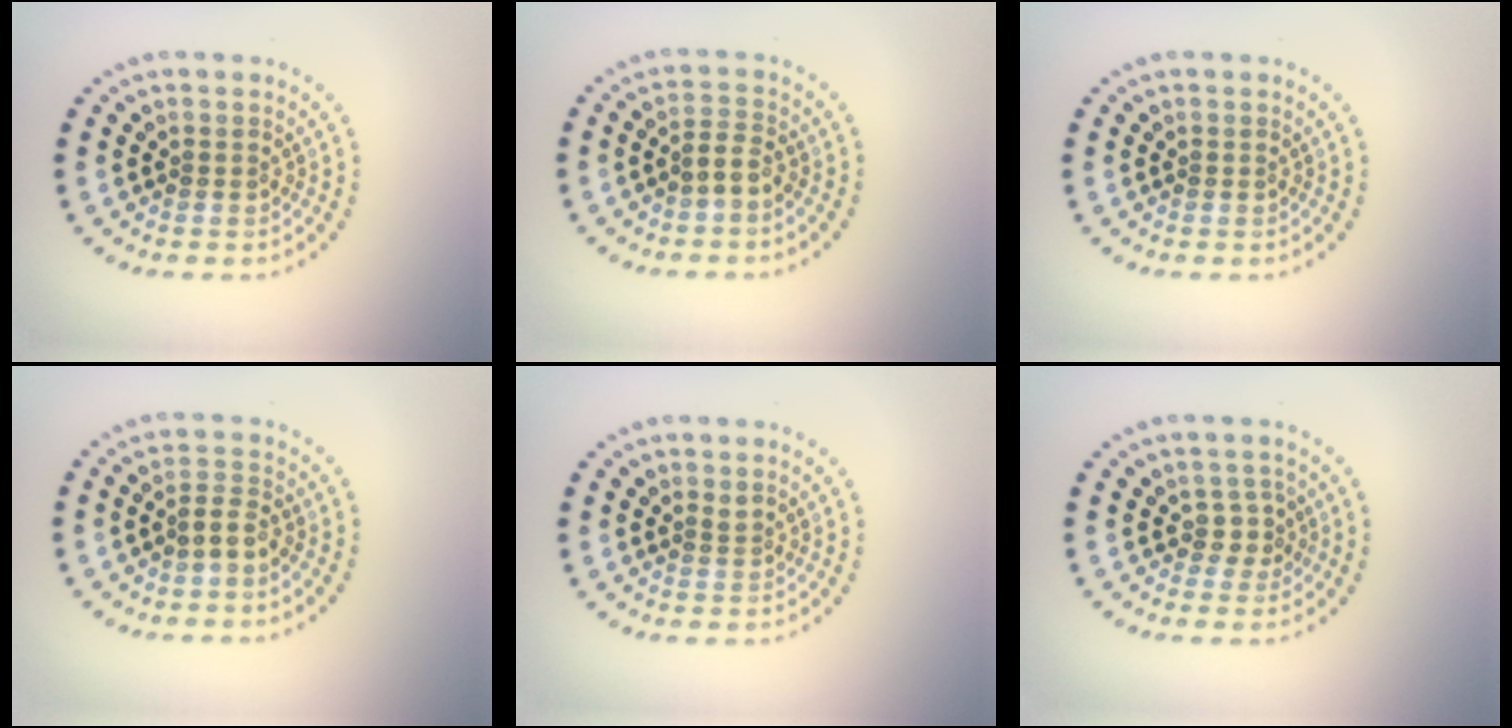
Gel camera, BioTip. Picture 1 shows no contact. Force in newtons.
{"total": 1.6, "press": 1.2, "slide": 1.0}
{"total": 0.0}
{"total": 1.6, "press": 1.2, "slide": 1.0}
{"total": 0.7, "press": 0.4, "slide": 0.6}
{"total": 1.7, "press": 1.3, "slide": 1.1}